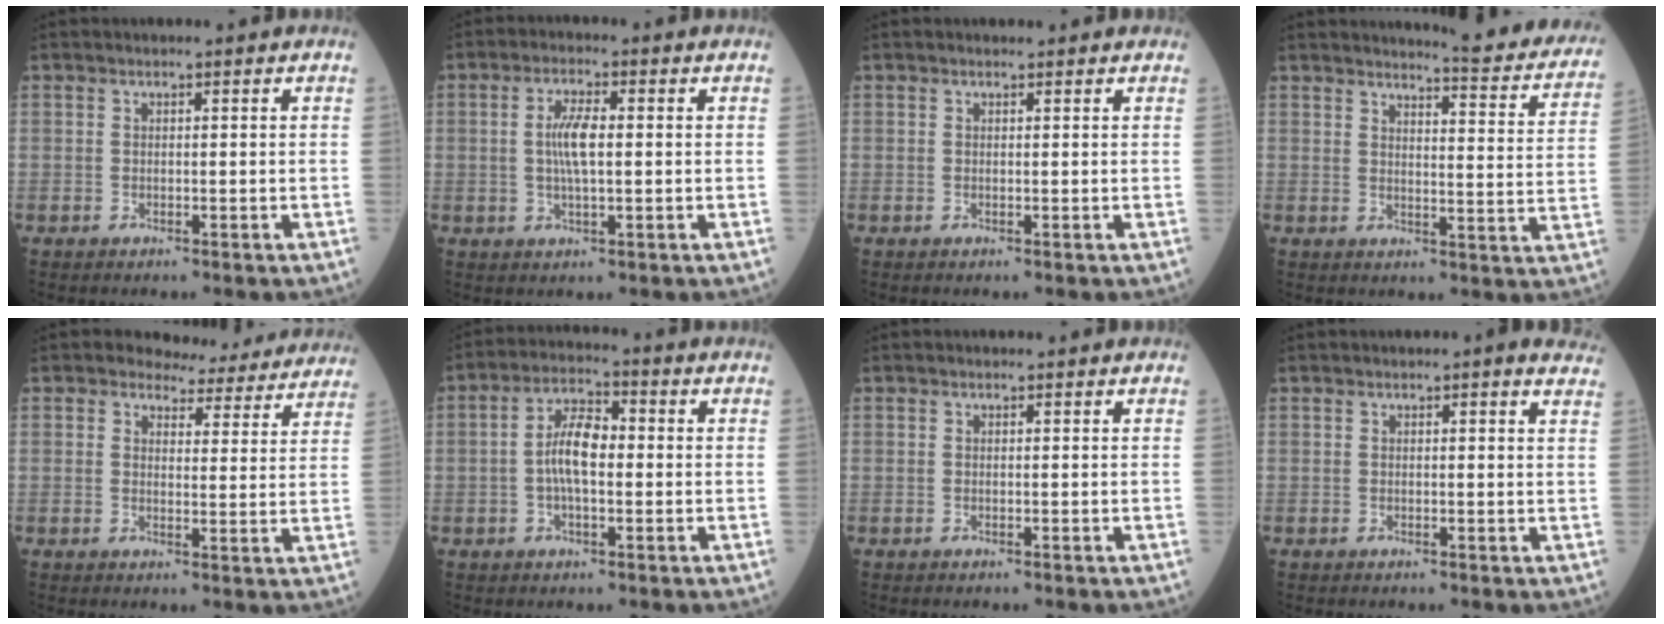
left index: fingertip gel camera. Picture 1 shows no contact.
{"total": 5.0, "force": [0.2, 1.1, 4.9], "torque": [-0.105, 0.005, 0.002]}
{"total": 0.9, "force": [0.8, 0.4, 0.2], "torque": [-0.011, 0.004, 0.009]}
{"total": 14.8, "force": [14.0, 0.7, 4.9], "torque": [-0.047, -0.074, 0.143]}
{"total": 10.7, "force": [10.1, 3.5, 1.2], "torque": [0.010, -0.008, 0.100]}
{"total": 6.9, "force": [-0.3, 2.6, 6.4], "torque": [-0.134, 0.015, -0.013]}
{"total": 0.0}
{"total": 4.1, "force": [3.5, 0.6, 2.0], "torque": [-0.016, 0.001, 0.020]}